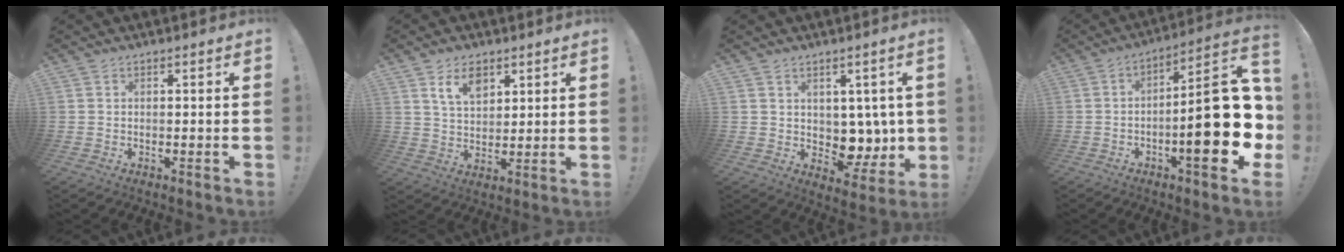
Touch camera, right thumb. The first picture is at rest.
{"total": 7.8, "force": [4.6, 4.4, 4.4], "torque": [-0.077, -0.013, 0.086]}
{"total": 8.5, "force": [3.0, 7.1, 3.5], "torque": [-0.034, -0.036, 0.067]}
{"total": 24.3, "force": [-3.5, 7.2, 22.9], "torque": [-0.311, 0.015, -0.050]}